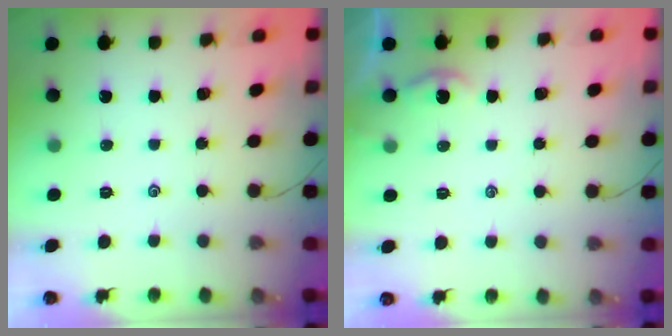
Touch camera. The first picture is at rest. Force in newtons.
{"total": 0.6, "press": 0.6, "slide": 0.2}